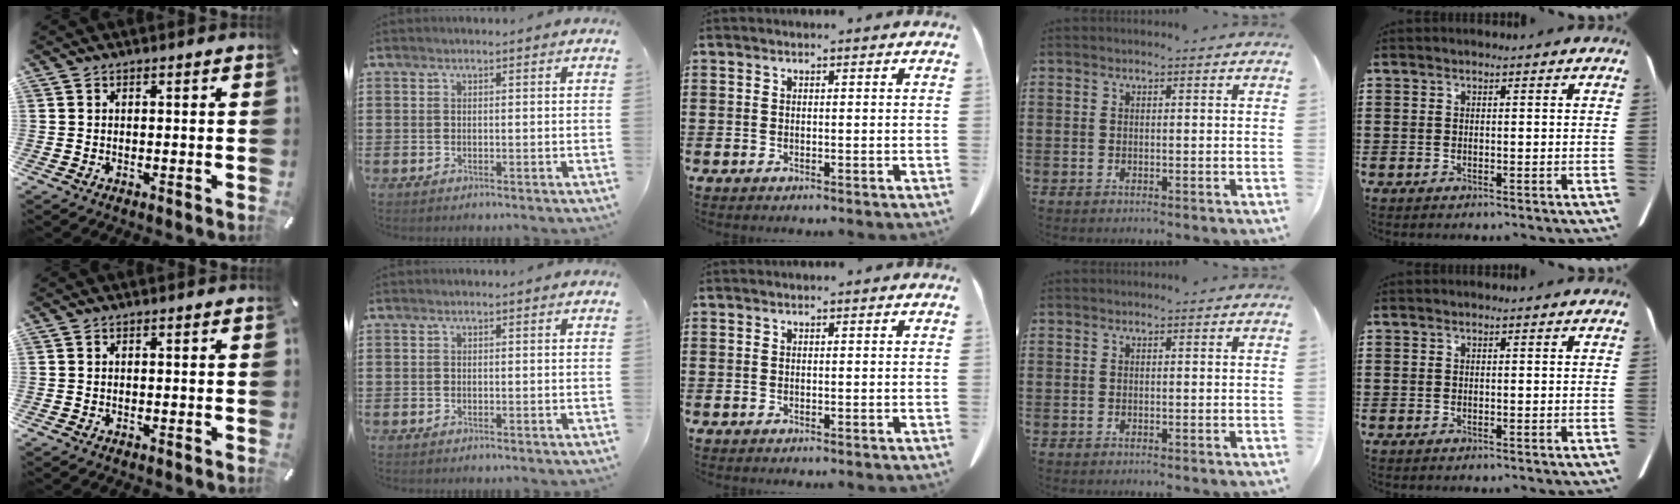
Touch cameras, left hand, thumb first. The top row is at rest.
{}